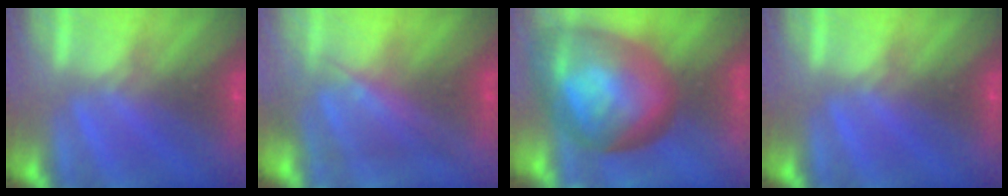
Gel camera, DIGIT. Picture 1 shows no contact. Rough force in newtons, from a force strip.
{"total": 4.8}
{"total": 7.5}
{"total": 0.0}